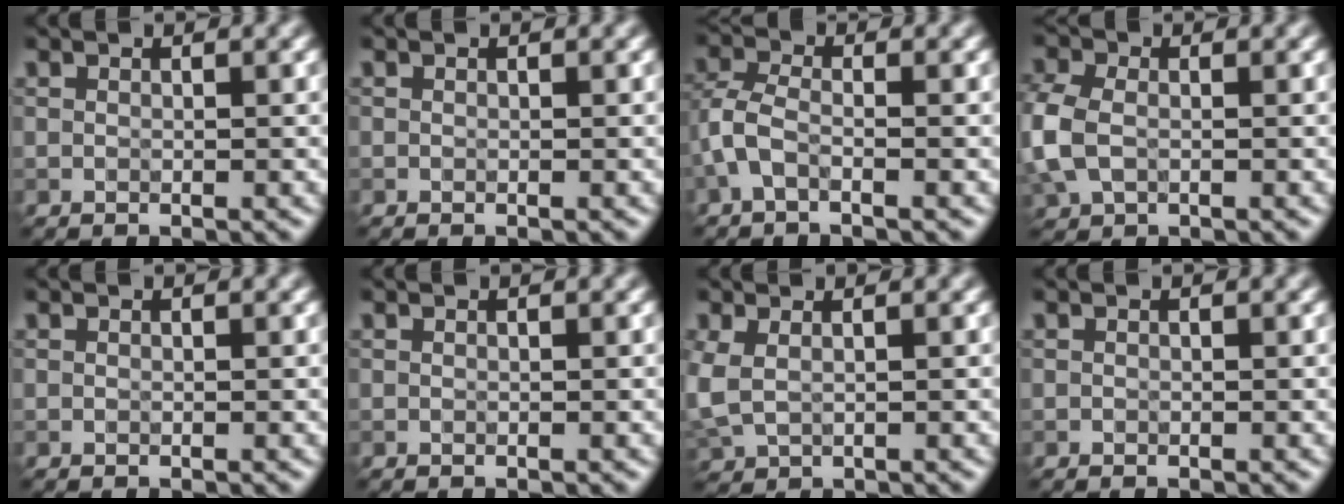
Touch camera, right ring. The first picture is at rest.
{"total": 0.0}
{"total": 2.8, "force": [-1.2, 1.2, 2.2], "torque": [-0.056, 0.003, -0.038]}
{"total": 4.4, "force": [-0.7, 3.2, 2.9], "torque": [-0.085, -0.002, -0.021]}
{"total": 0.0}
{"total": 0.0}
{"total": 2.8, "force": [0.4, 1.9, 2.0], "torque": [-0.059, -0.005, 0.015]}
{"total": 0.0}